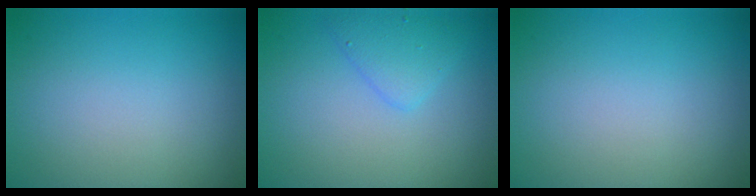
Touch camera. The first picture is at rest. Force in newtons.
{"total": 2.0, "press": 2.0, "slide": 0.1}
{"total": 0.0}